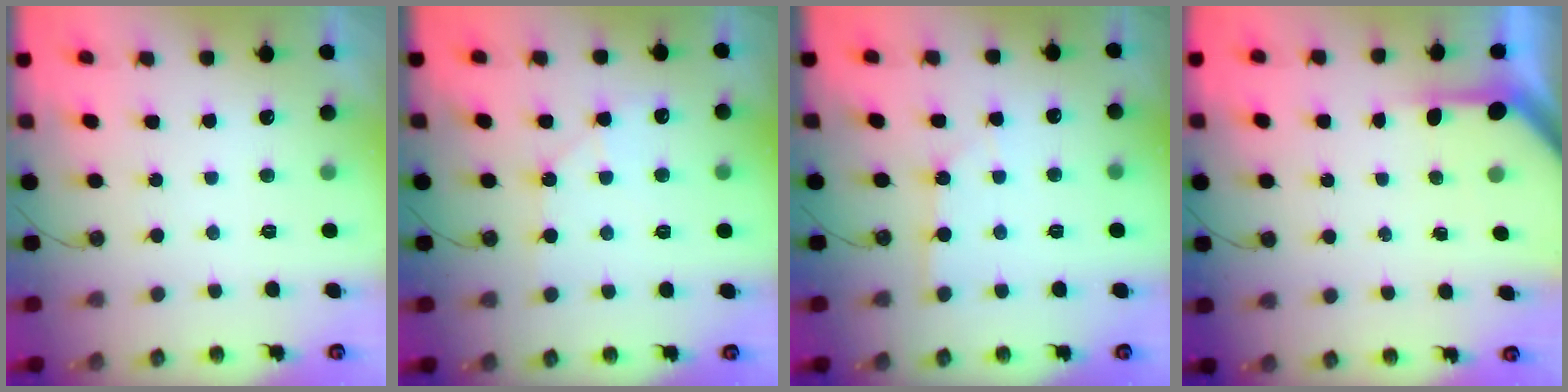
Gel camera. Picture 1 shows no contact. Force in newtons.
{"total": 6.7, "press": 6.6, "slide": 0.8}
{"total": 1.4, "press": 1.4, "slide": 0.2}
{"total": 3.8, "press": 3.8, "slide": 0.3}